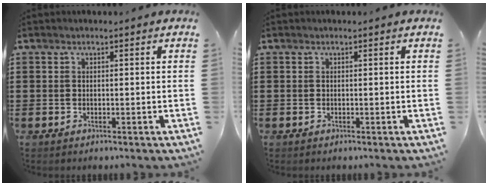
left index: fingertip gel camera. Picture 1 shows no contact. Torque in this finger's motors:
{"motor_torque": [0.00, 0.00, 0.00, 0.00]}